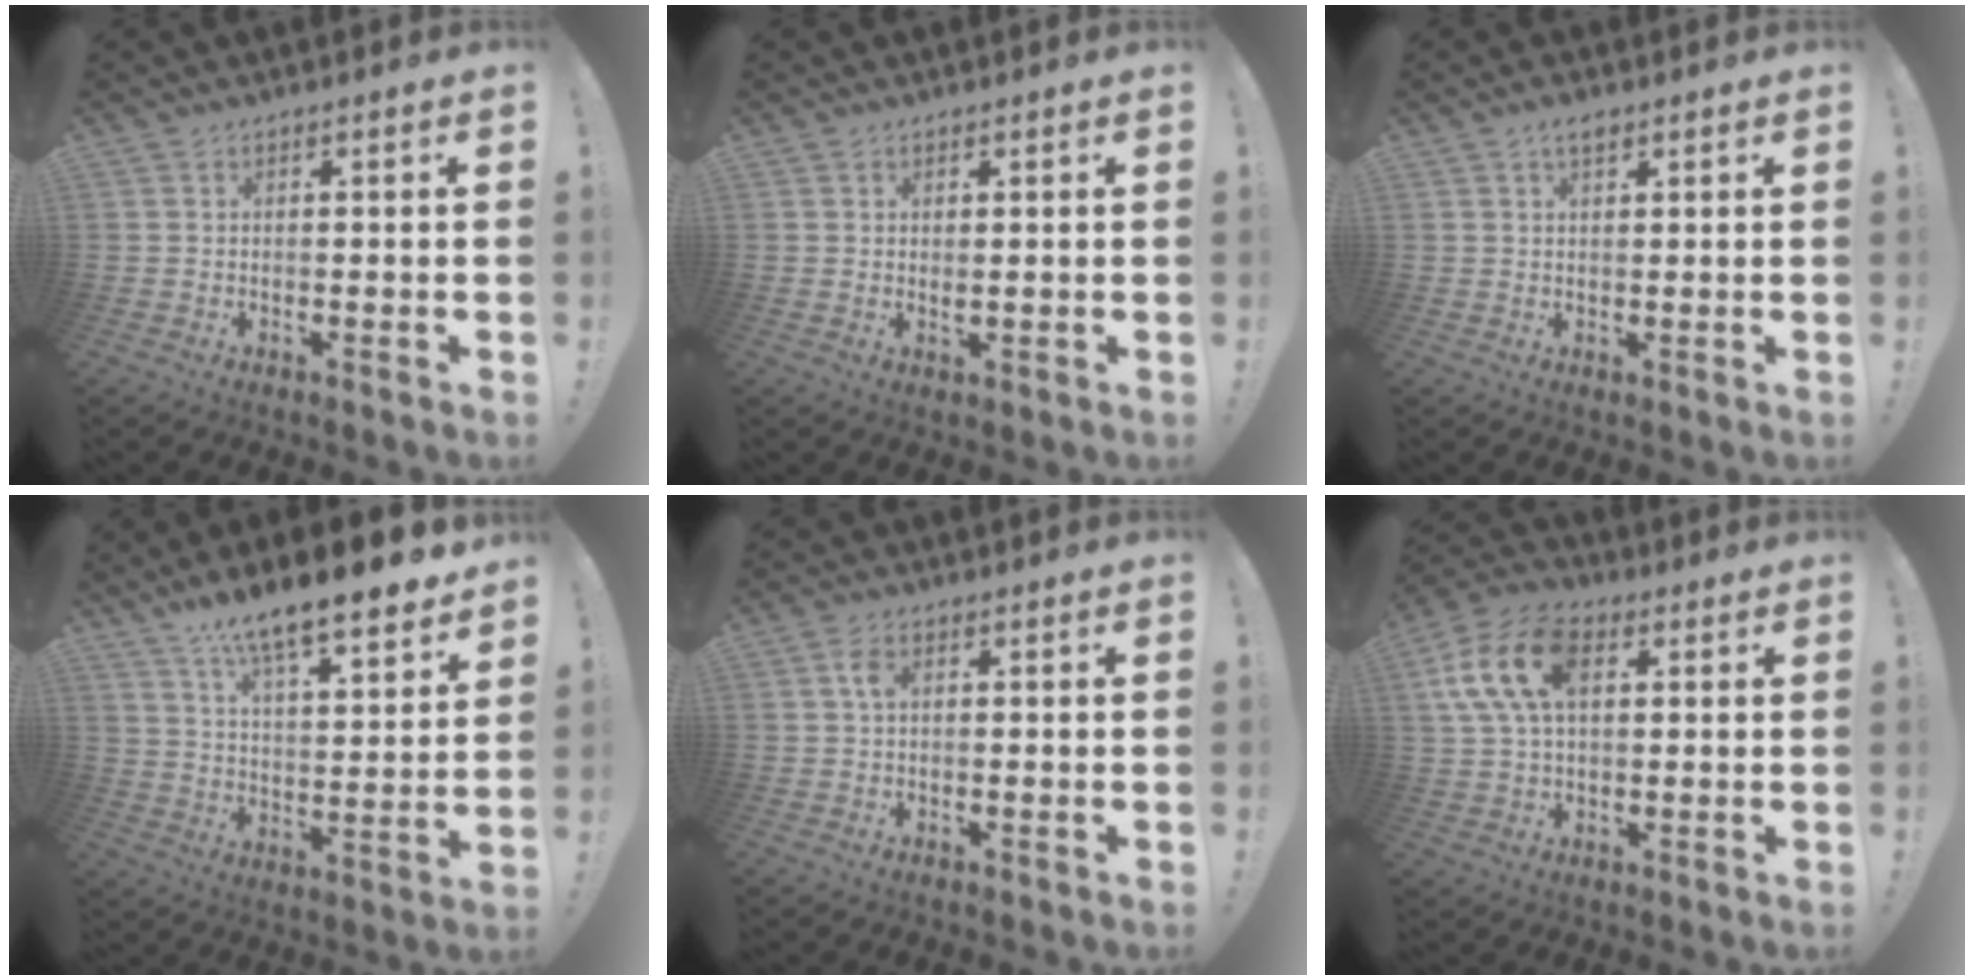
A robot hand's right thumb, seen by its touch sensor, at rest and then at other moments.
{"total": 1.3, "force": [0.9, 0.4, 0.7], "torque": [0.000, -0.009, 0.014]}
{"total": 2.8, "force": [1.9, 1.1, 1.9], "torque": [-0.031, -0.005, 0.032]}
{"total": 12.7, "force": [10.7, 2.1, 6.5], "torque": [-0.121, -0.084, 0.181]}
{"total": 3.1, "force": [0.7, 1.8, 2.4], "torque": [-0.042, 0.003, 0.010]}
{"total": 16.0, "force": [4.5, 9.9, 11.8], "torque": [-0.232, 0.005, 0.083]}